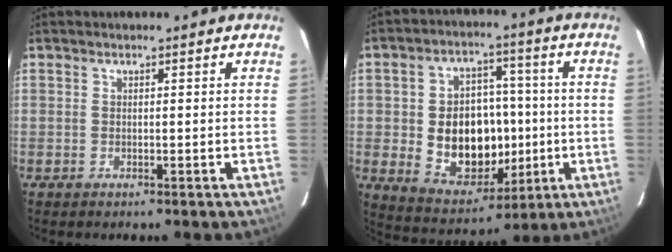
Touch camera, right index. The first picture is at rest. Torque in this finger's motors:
{"motor_torque": [1.21, -0.80, 0.54, 0.09]}